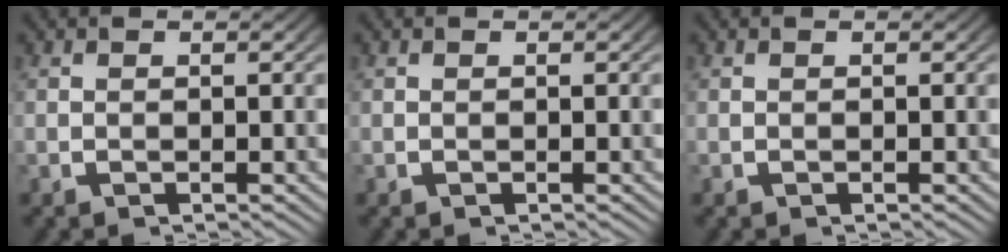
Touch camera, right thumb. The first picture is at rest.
{"total": 0.0}
{"total": 0.0}